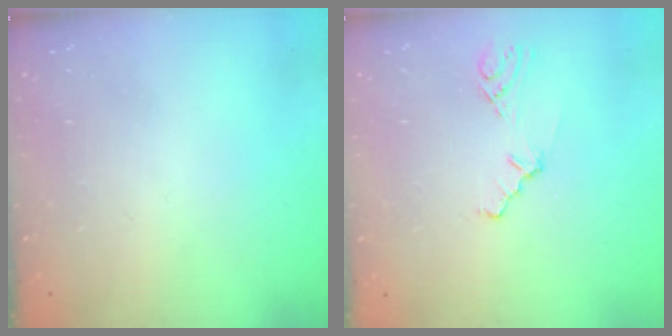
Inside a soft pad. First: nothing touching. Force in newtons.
{"total": 2.6, "press": 2.5, "slide": 0.5}